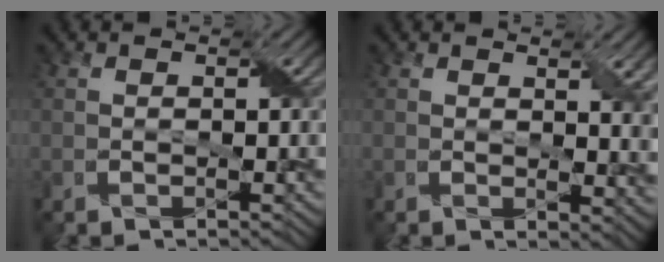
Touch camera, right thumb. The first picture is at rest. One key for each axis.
{"total": 4.1, "fx": 1.7, "fy": 1.5, "fz": 3.4, "tx": -0.050, "ty": -0.010, "tz": 0.036}